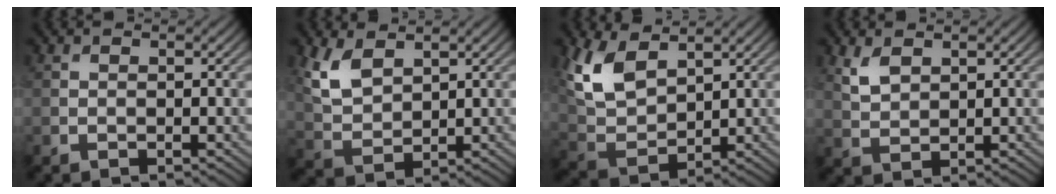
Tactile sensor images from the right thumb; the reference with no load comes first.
{"total": 6.0, "force": [3.2, 3.3, 4.0], "torque": [-0.101, -0.002, 0.068]}
{"total": 9.0, "force": [4.6, 4.8, 6.1], "torque": [-0.156, 0.003, 0.095]}
{"total": 3.1, "force": [1.8, 1.7, 1.9], "torque": [-0.051, -0.003, 0.042]}